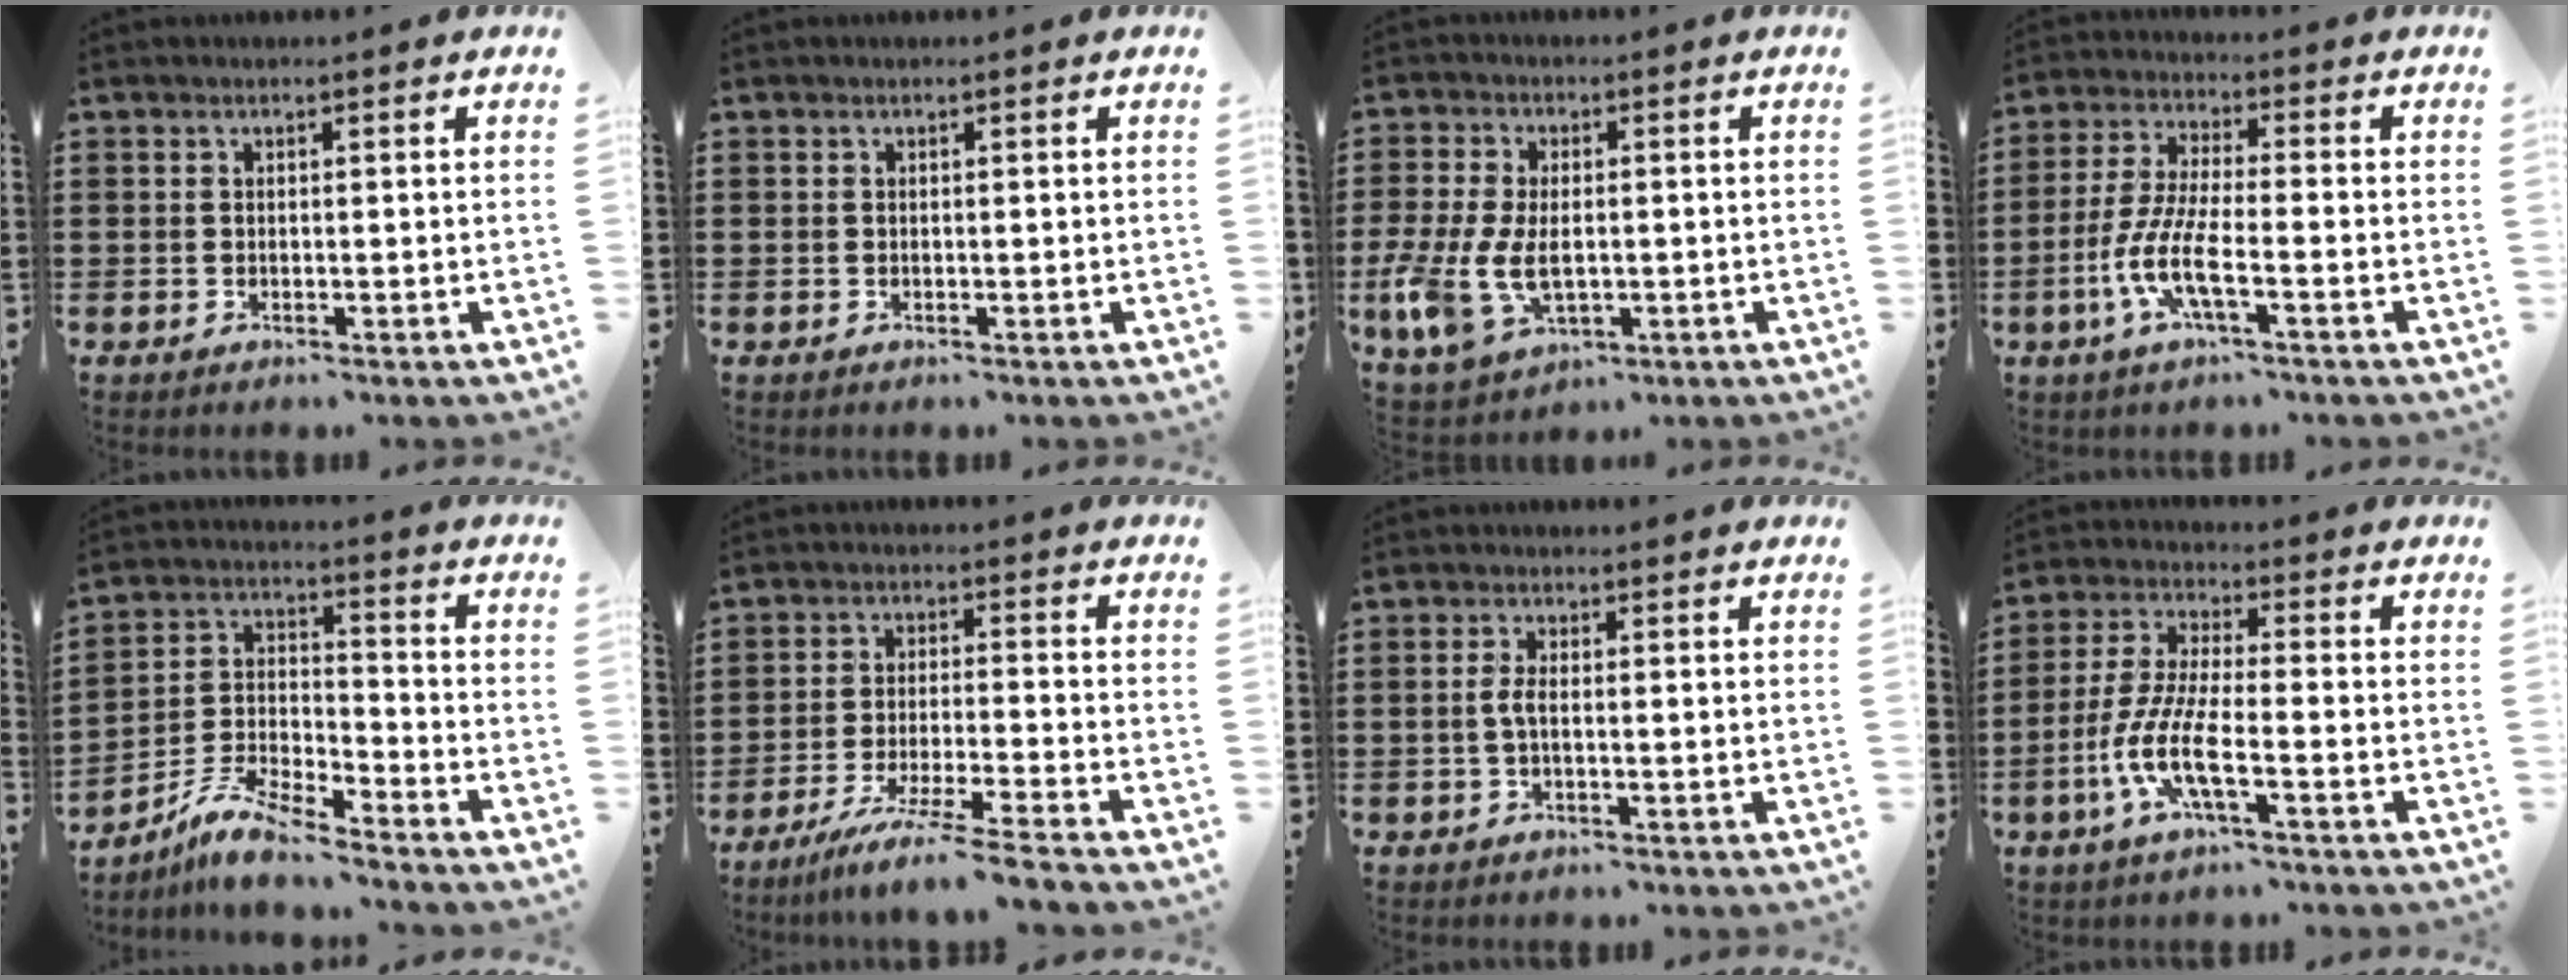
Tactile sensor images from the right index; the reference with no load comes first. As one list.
[{"total": 0.0}, {"total": 8.8, "force": [-1.2, 5.2, 6.9], "torque": [-0.167, -0.004, -0.022]}, {"total": 7.9, "force": [-3.6, 1.6, 6.8], "torque": [-0.169, -0.017, -0.078]}, {"total": 7.3, "force": [-6.7, 0.9, 2.7], "torque": [-0.075, 0.000, -0.136]}, {"total": 6.9, "force": [-6.0, -0.9, 3.2], "torque": [-0.068, -0.022, -0.118]}, {"total": 2.2, "force": [-0.4, 0.6, 2.1], "torque": [-0.055, -0.005, -0.012]}, {"total": 8.5, "force": [-4.0, 1.7, 7.3], "torque": [-0.183, -0.019, -0.085]}]